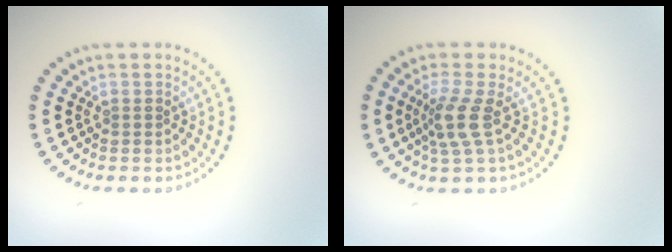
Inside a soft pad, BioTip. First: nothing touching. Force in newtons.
{"total": 2.9, "press": 2.2, "slide": 1.8}